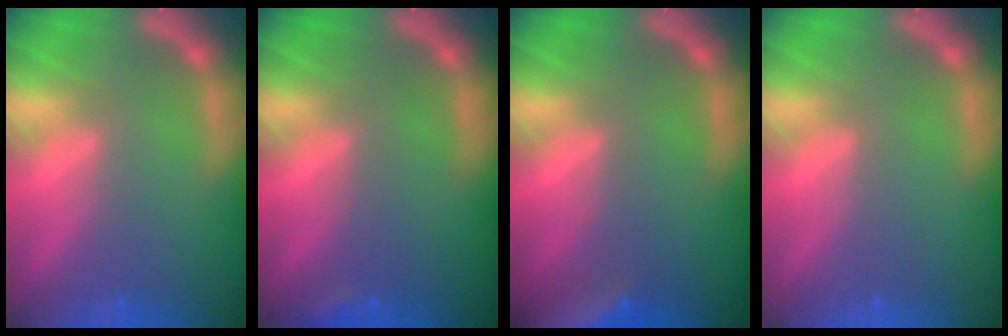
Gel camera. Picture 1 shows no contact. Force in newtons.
{"total": 0.9}
{"total": 10.0}
{"total": 0.0}